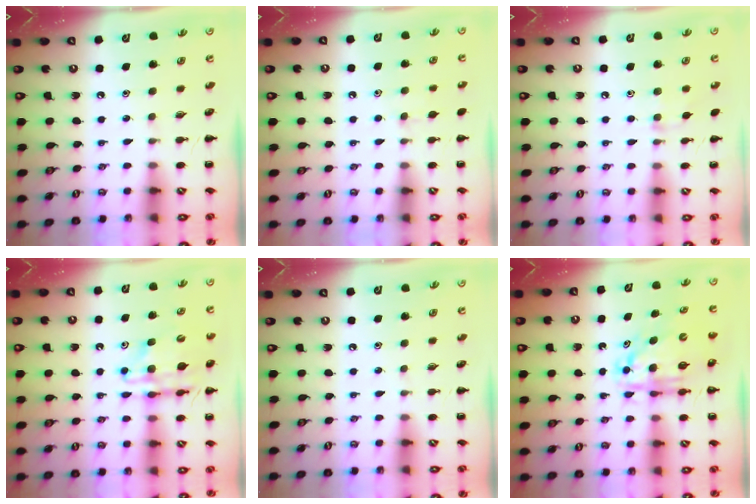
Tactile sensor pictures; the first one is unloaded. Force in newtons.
{"total": 3.3, "press": 3.0, "slide": 1.3}
{"total": 6.7, "press": 6.4, "slide": 2.2}
{"total": 12.9, "press": 12.3, "slide": 3.8}
{"total": 0.0}
{"total": 7.1, "press": 7.0, "slide": 1.2}